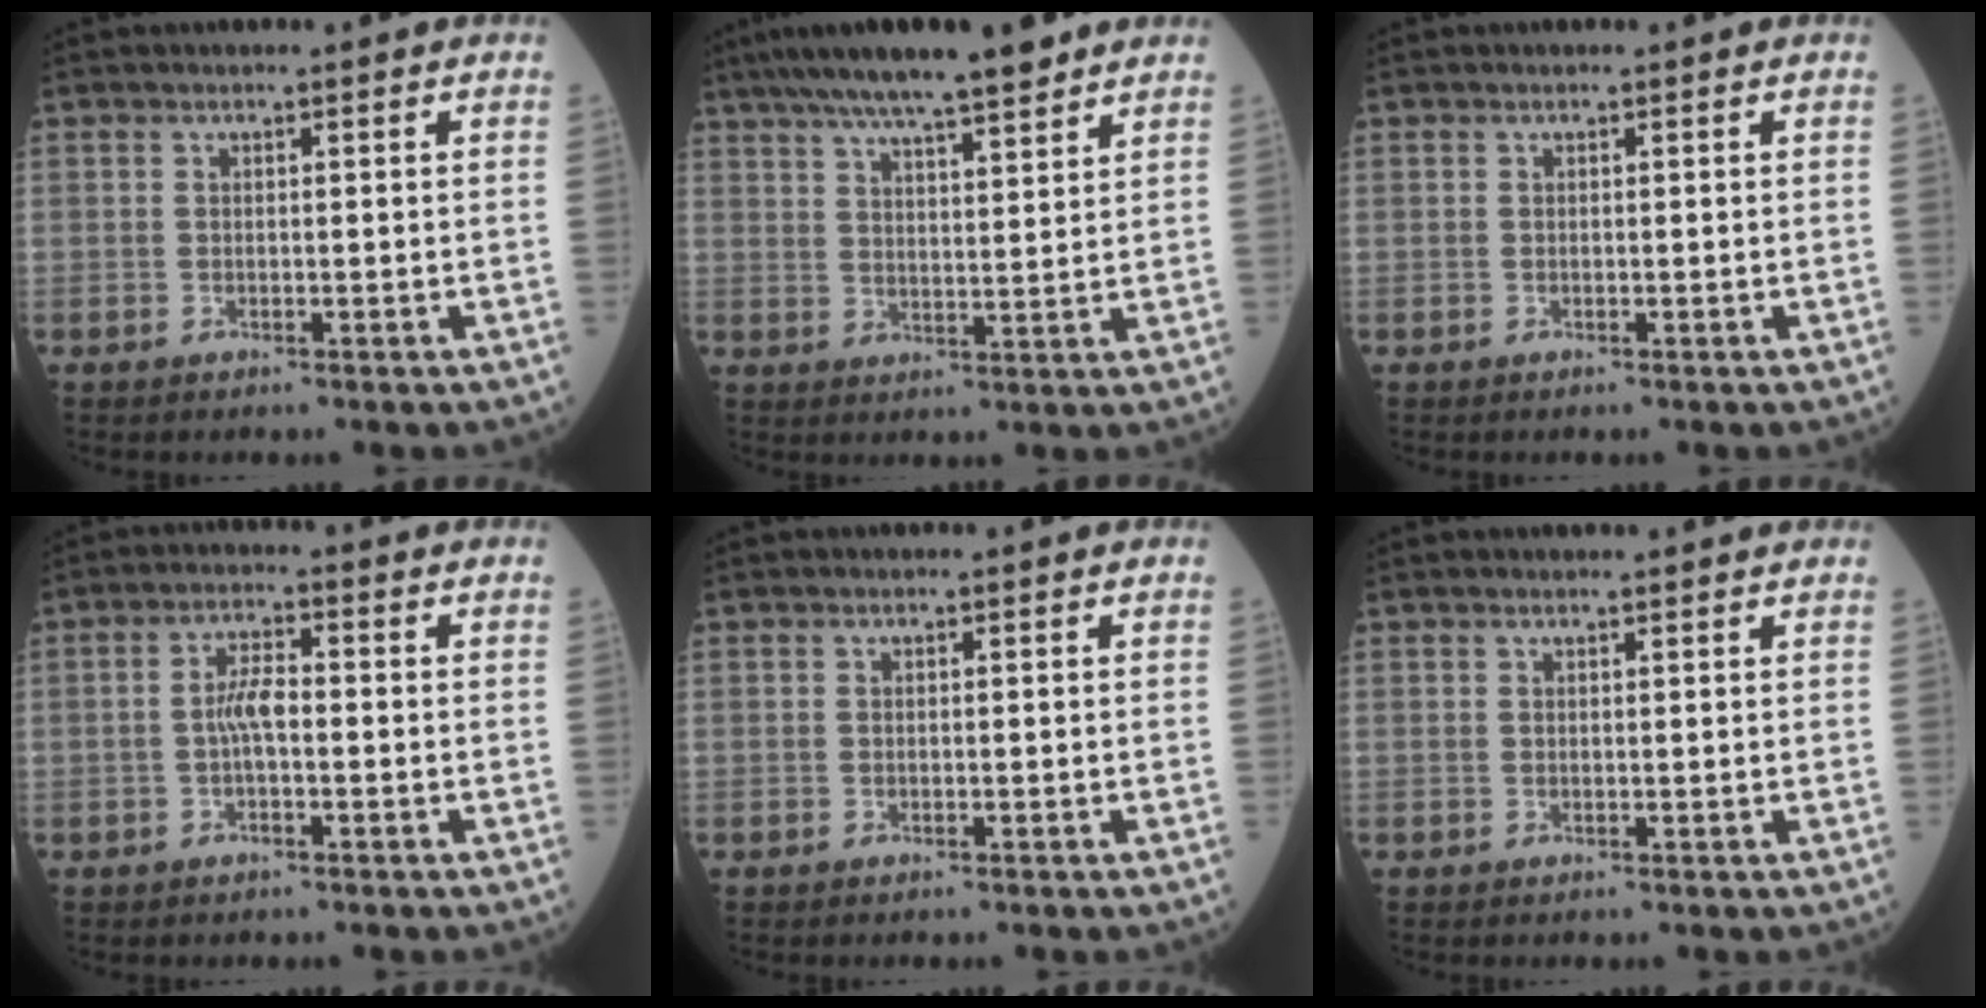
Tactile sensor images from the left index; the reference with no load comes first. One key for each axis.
{"total": 13.7, "fx": 11.0, "fy": 1.6, "fz": 8.0, "tx": -0.135, "ty": 0.030, "tz": 0.175}
{"total": 0.0}
{"total": 3.9, "fx": -0.6, "fy": 1.2, "fz": 3.7, "tx": -0.077, "ty": 0.008, "tz": -0.012}
{"total": 0.0}
{"total": 2.7, "fx": 2.6, "fy": 0.2, "fz": 0.8, "tx": -0.012, "ty": 0.014, "tz": 0.029}